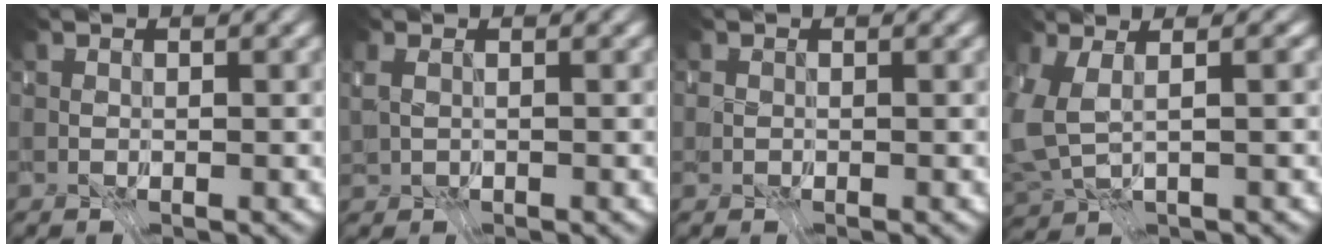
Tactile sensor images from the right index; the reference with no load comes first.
{"total": 2.2, "force": [-1.2, -1.5, -1.0], "torque": [0.015, -0.017, -0.010]}
{"total": 1.2, "force": [-0.6, -0.5, -0.9], "torque": [0.014, -0.005, -0.005]}
{"total": 2.6, "force": [-0.8, -0.7, 2.4], "torque": [-0.057, -0.024, 0.007]}